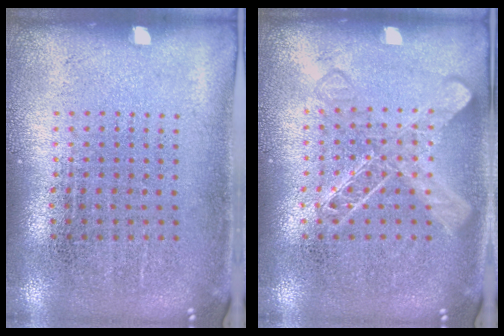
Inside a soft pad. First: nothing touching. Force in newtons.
{"total": 2.3, "press": 2.3, "slide": 0.4}